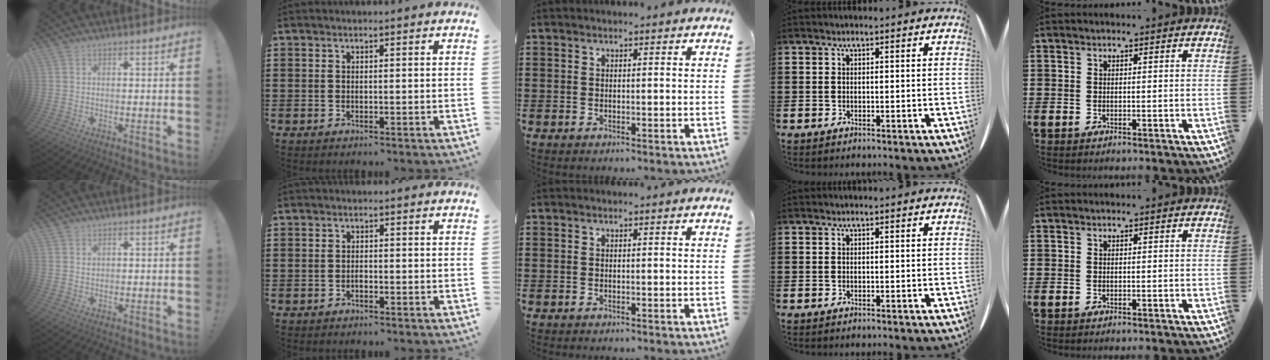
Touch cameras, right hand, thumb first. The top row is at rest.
{"thumb": {"total": 1.0, "force": [0.7, 0.6, 0.2], "torque": [0.003, -0.004, 0.012]}, "index": {"total": 0.8, "force": [-0.5, 0.6, 0.4], "torque": [-0.008, 0.000, -0.010]}}